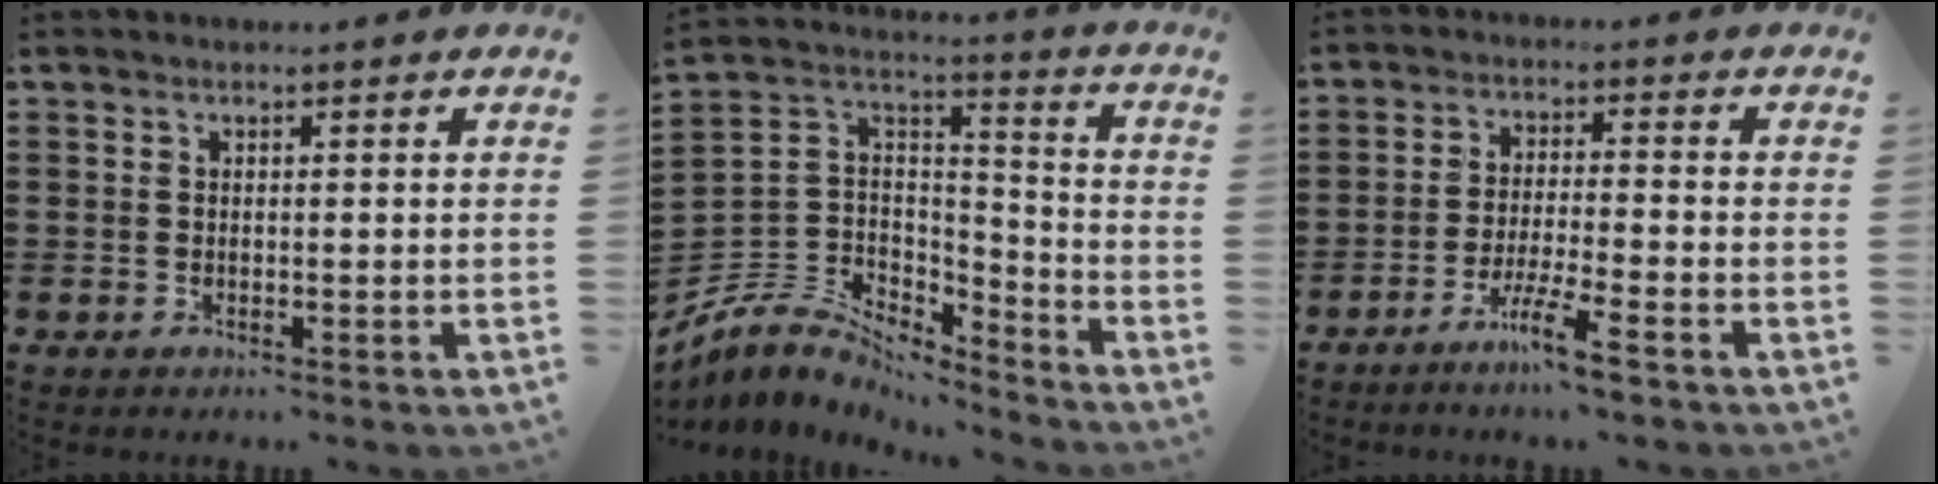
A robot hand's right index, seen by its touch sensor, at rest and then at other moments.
{"total": 6.6, "force": [-5.1, 3.9, 1.4], "torque": [-0.060, -0.003, -0.107]}
{"total": 6.0, "force": [-4.5, -0.2, 4.0], "torque": [-0.086, -0.011, -0.085]}